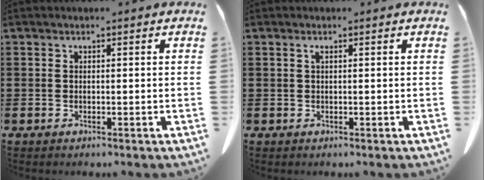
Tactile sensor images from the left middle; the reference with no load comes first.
{"total": 0.7, "force": [0.3, 0.1, 0.7], "torque": [-0.015, 0.000, 0.006]}